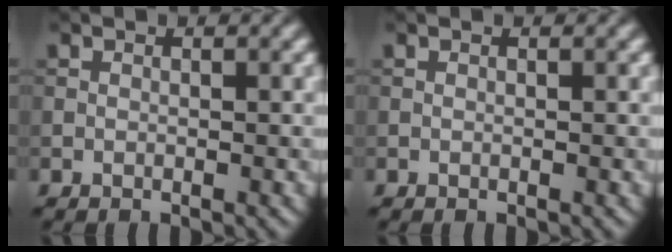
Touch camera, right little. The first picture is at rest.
{"total": 0.0}